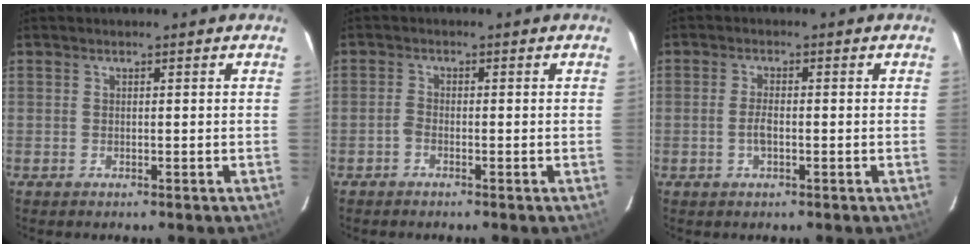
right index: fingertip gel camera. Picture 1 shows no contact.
{"total": 1.2, "force": [-0.9, 0.5, 0.7], "torque": [-0.017, 0.004, -0.020]}
{"total": 2.7, "force": [-0.6, 1.1, 2.4], "torque": [-0.049, 0.001, -0.011]}